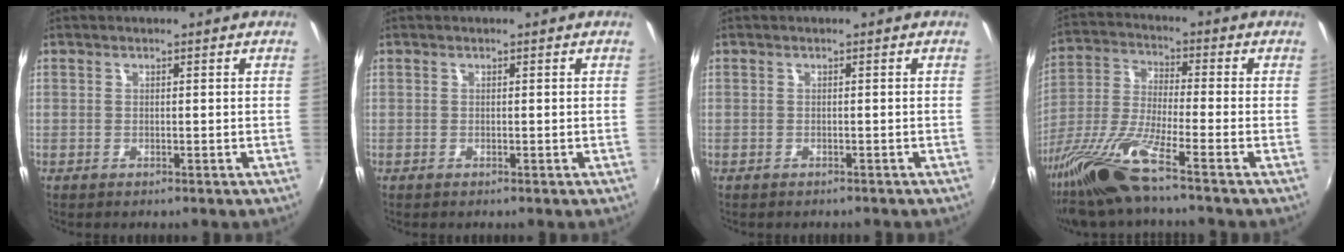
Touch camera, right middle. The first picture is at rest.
{"total": 0.0}
{"total": 1.0, "force": [-0.9, 0.3, 0.3], "torque": [-0.009, -0.002, -0.011]}
{"total": 14.3, "force": [-11.1, -0.4, 9.0], "torque": [-0.193, -0.030, -0.217]}